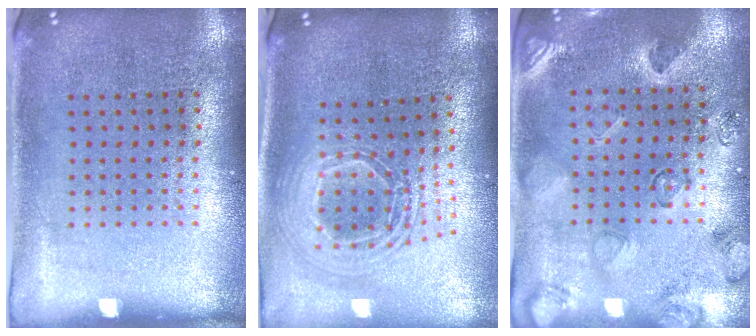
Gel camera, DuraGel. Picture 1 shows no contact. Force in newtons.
{"total": 2.2, "press": 1.7, "slide": 1.3}
{"total": 2.2, "press": 1.8, "slide": 1.3}